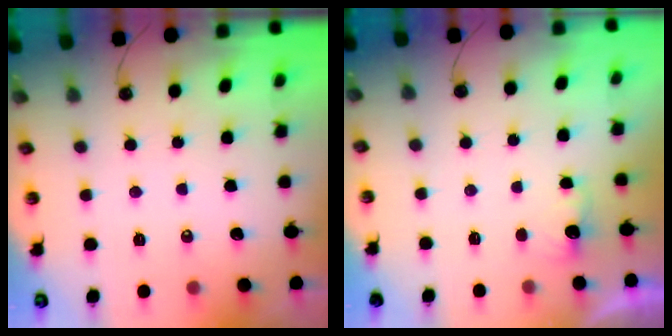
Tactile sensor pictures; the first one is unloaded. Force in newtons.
{"total": 2.4, "press": 2.3, "slide": 0.7}